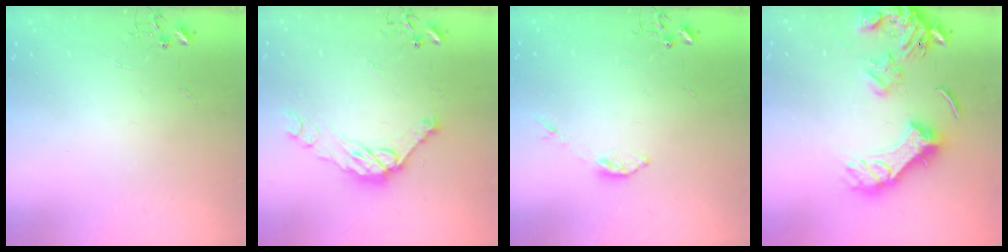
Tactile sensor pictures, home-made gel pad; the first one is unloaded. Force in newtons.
{"total": 12.8, "press": 12.8, "slide": 0.8}
{"total": 3.4, "press": 3.4, "slide": 0.4}
{"total": 18.2, "press": 18.1, "slide": 2.0}